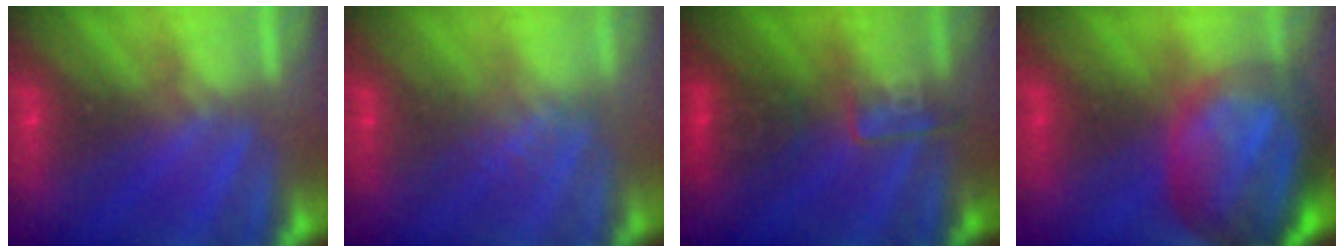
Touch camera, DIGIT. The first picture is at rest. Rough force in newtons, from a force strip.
{"total": 1.2}
{"total": 2.4}
{"total": 8.6}